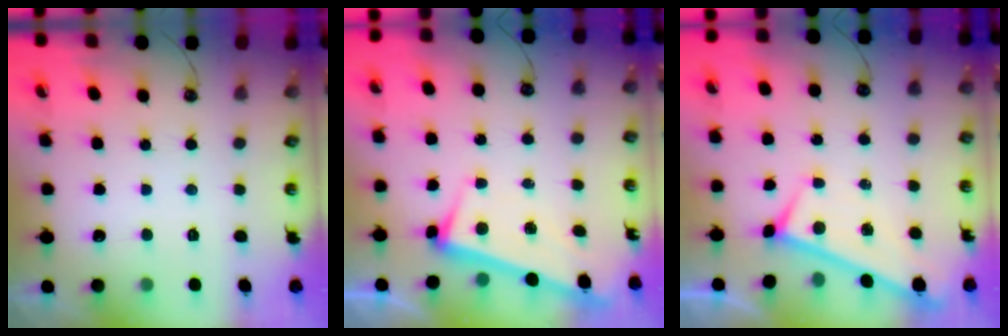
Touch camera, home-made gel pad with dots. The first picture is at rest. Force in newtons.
{"total": 3.5, "press": 3.3, "slide": 1.1}
{"total": 0.0}